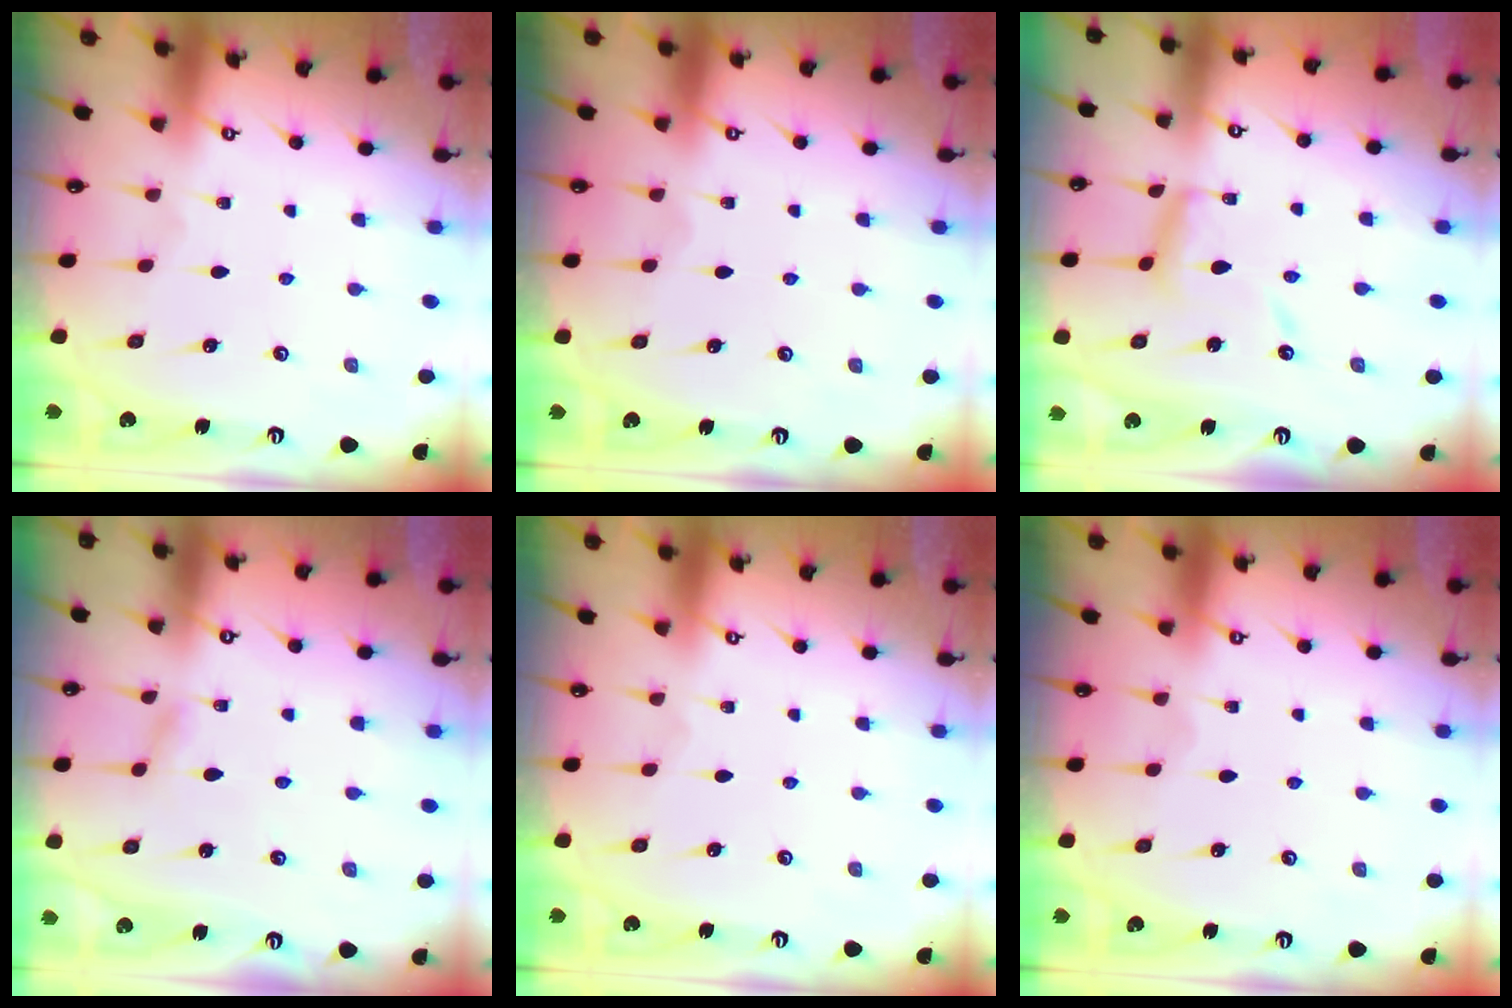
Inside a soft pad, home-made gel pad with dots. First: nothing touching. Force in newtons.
{"total": 0.0}
{"total": 9.6, "press": 9.6, "slide": 0.7}
{"total": 2.5, "press": 2.5, "slide": 0.2}
{"total": 0.0}
{"total": 0.0}